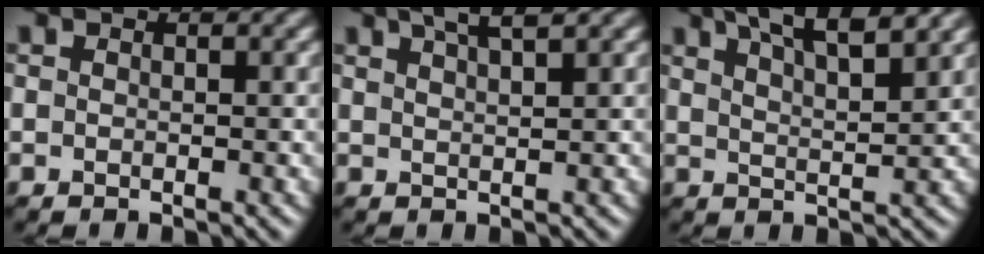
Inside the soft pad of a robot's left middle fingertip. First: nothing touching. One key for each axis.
{"total": 3.0, "fx": 2.2, "fy": 0.3, "fz": 2.0, "tx": -0.018, "ty": 0.018, "tz": 0.022}
{"total": 7.4, "fx": 5.3, "fy": 2.0, "fz": 4.7, "tx": -0.040, "ty": 0.032, "tz": 0.041}